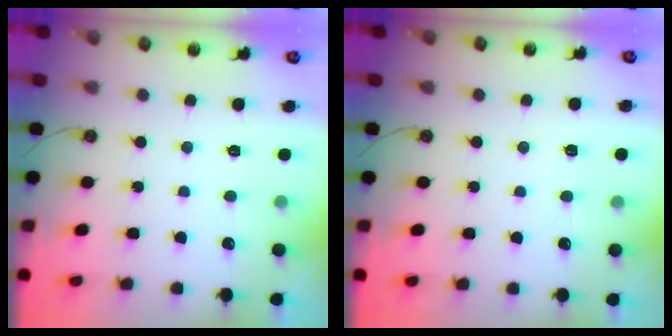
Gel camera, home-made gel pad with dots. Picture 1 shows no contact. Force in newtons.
{"total": 3.9, "press": 3.6, "slide": 1.6}